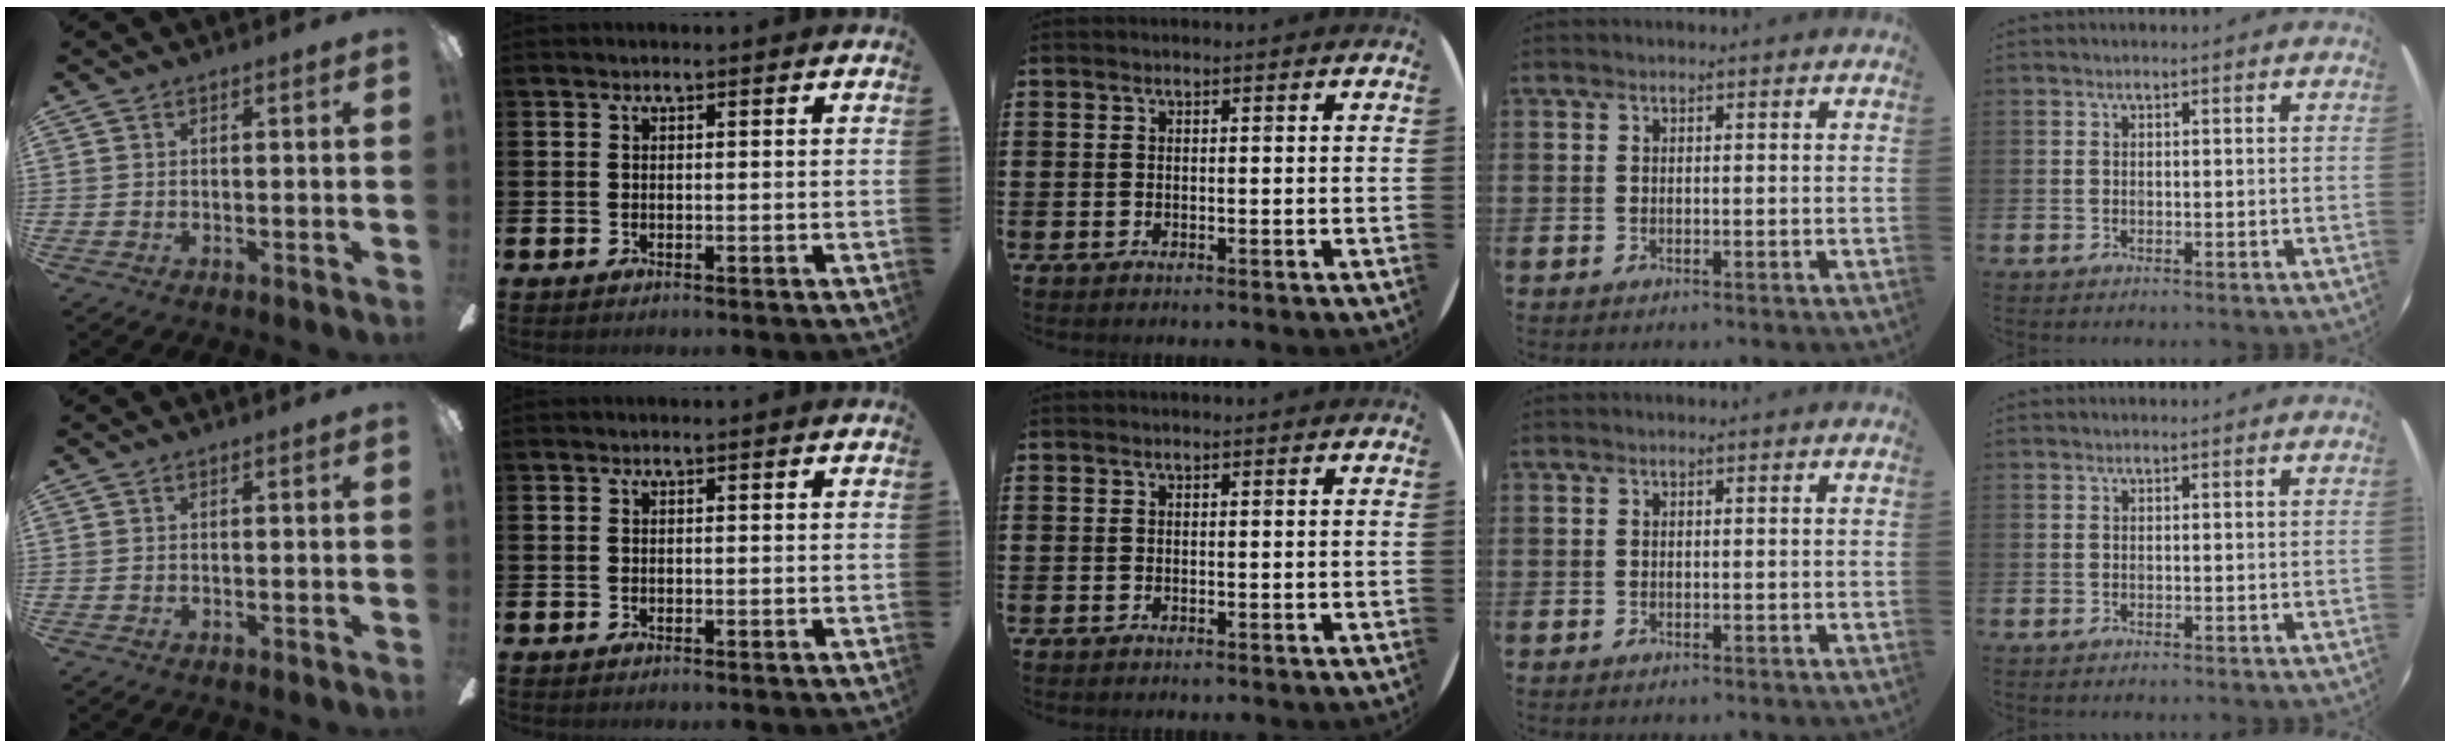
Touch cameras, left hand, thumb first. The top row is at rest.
{}